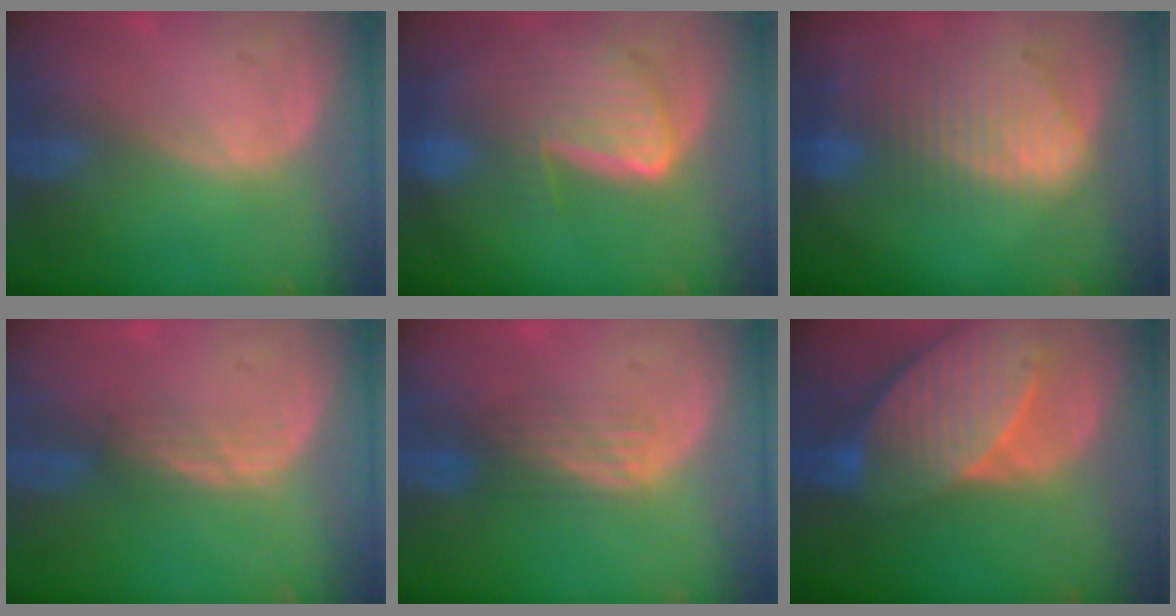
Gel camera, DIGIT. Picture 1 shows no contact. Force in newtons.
{"total": 9.4, "press": 8.1, "slide": 4.8}
{"total": 9.7, "press": 8.4, "slide": 5.0}
{"total": 2.1, "press": 2.1, "slide": 0.2}
{"total": 3.4, "press": 3.4, "slide": 0.2}
{"total": 10.4, "press": 9.1, "slide": 5.0}